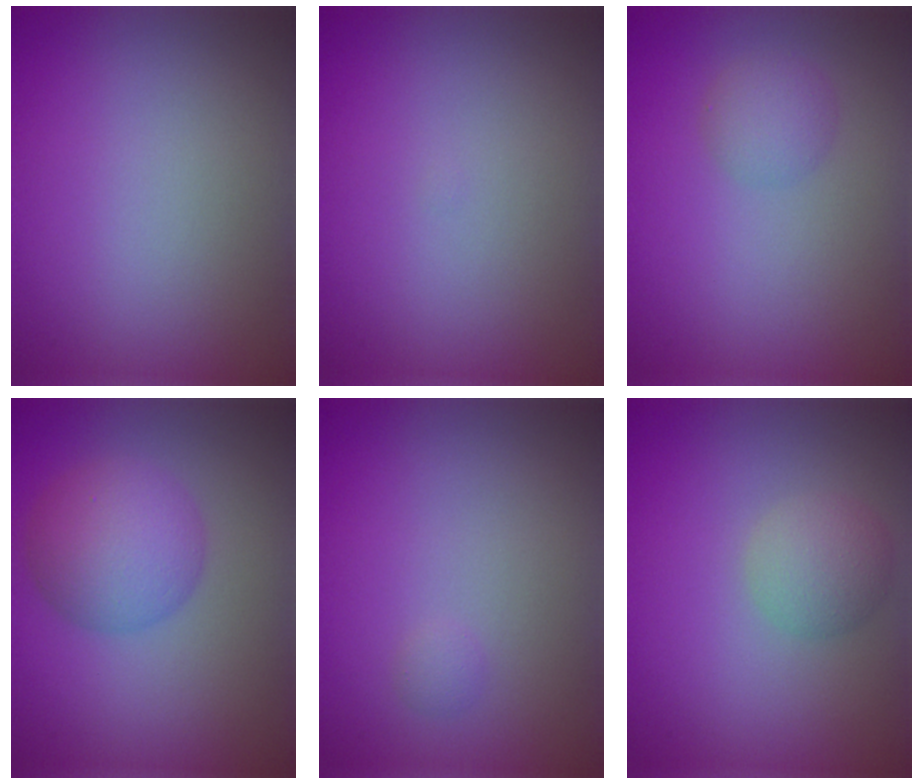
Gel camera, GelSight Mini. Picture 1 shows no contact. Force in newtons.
{"total": 0.0}
{"total": 2.0, "press": 2.0, "slide": 0.0}
{"total": 5.2, "press": 5.2, "slide": 0.2}
{"total": 0.6, "press": 0.6, "slide": 0.0}
{"total": 2.7, "press": 2.7, "slide": 0.2}